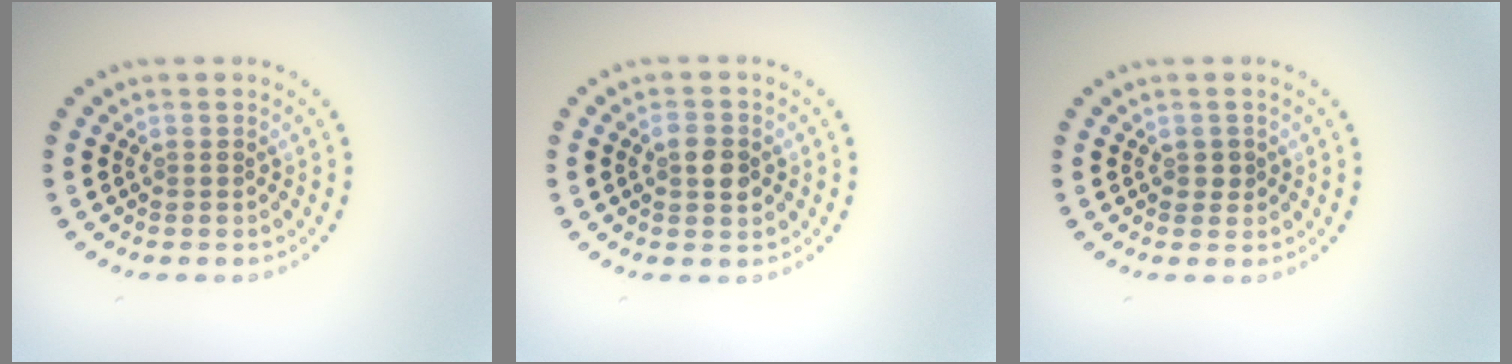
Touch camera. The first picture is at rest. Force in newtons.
{"total": 2.2, "press": 2.2, "slide": 0.2}
{"total": 1.0, "press": 1.0, "slide": 0.2}